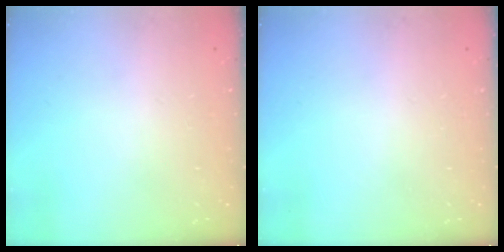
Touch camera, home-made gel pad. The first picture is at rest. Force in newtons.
{"total": 0.0}